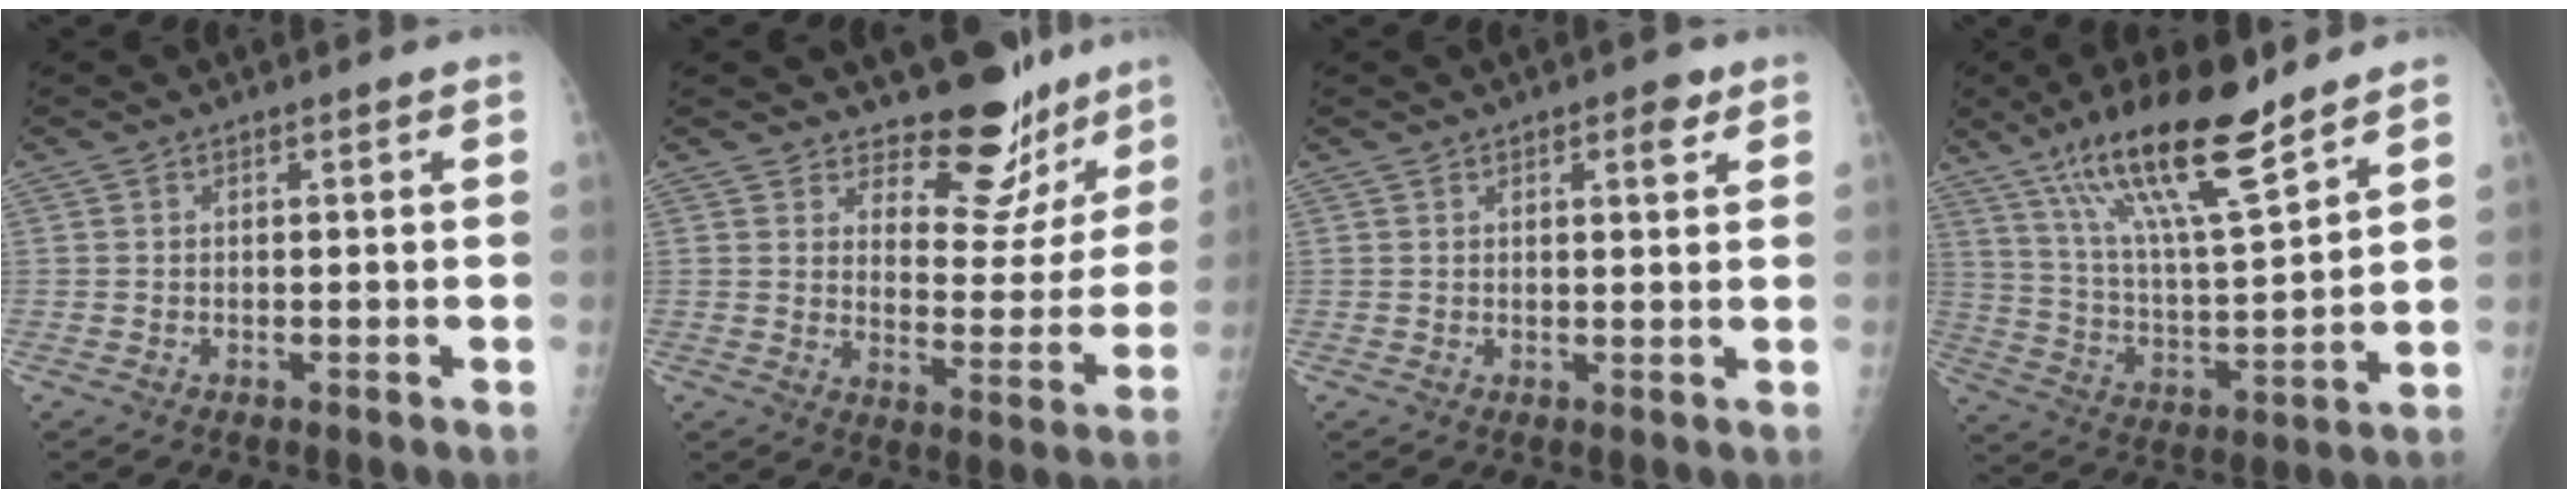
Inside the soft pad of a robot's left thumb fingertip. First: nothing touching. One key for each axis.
{"total": 12.8, "fx": 10.8, "fy": 5.9, "fz": 3.5, "tx": 0.002, "ty": -0.094, "tz": 0.143}
{"total": 3.2, "fx": 1.8, "fy": 1.2, "fz": 2.4, "tx": -0.023, "ty": -0.005, "tz": 0.021}
{"total": 19.3, "fx": 13.5, "fy": 3.7, "fz": 13.3, "tx": -0.221, "ty": -0.062, "tz": 0.246}